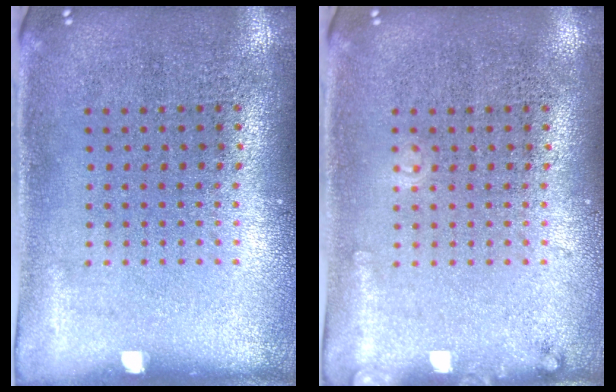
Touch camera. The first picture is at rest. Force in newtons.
{"total": 0.9, "press": 0.9, "slide": 0.1}